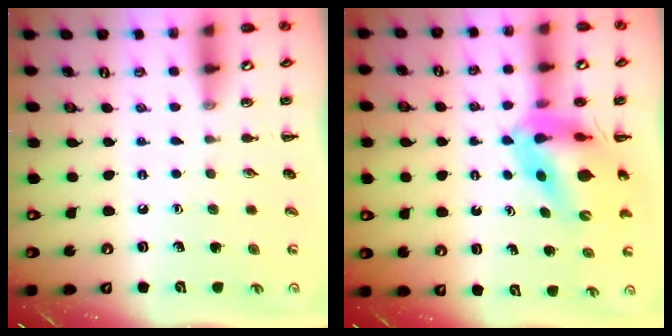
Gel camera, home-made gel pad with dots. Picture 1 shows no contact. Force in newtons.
{"total": 11.1, "press": 10.6, "slide": 3.4}